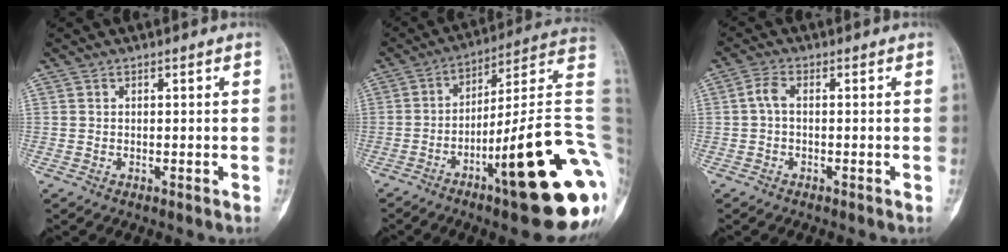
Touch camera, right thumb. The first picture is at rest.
{"total": 25.0, "force": [-8.0, 4.2, 23.3], "torque": [-0.259, 0.047, -0.114]}
{"total": 2.5, "force": [-0.2, 1.2, 2.2], "torque": [-0.048, 0.005, -0.010]}